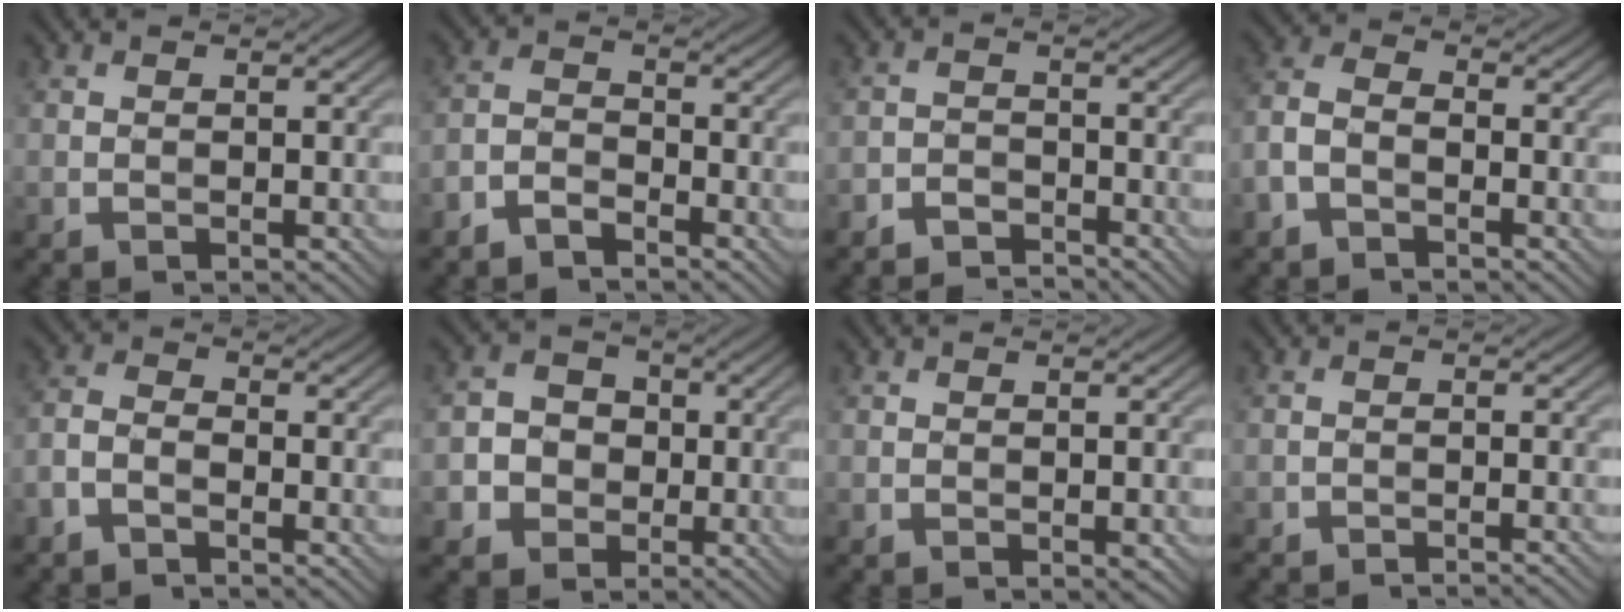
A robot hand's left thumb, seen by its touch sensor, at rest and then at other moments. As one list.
[{"total": 3.3, "force": [-2.9, 1.0, 1.2], "torque": [-0.026, 0.000, -0.068]}, {"total": 3.5, "force": [-3.3, 0.8, 0.8], "torque": [-0.010, 0.004, -0.067]}, {"total": 3.8, "force": [-2.3, 2.0, 2.4], "torque": [-0.057, 0.004, -0.062]}, {"total": 3.1, "force": [-2.3, 1.2, 1.7], "torque": [-0.037, 0.000, -0.060]}, {"total": 5.2, "force": [-1.1, 4.9, 1.6], "torque": [-0.027, 0.005, -0.037]}, {"total": 0.6, "force": [-0.2, 0.2, 0.5], "torque": [-0.007, -0.002, -0.001]}, {"total": 2.5, "force": [-2.3, 0.2, 0.9], "torque": [-0.011, 0.001, -0.043]}]